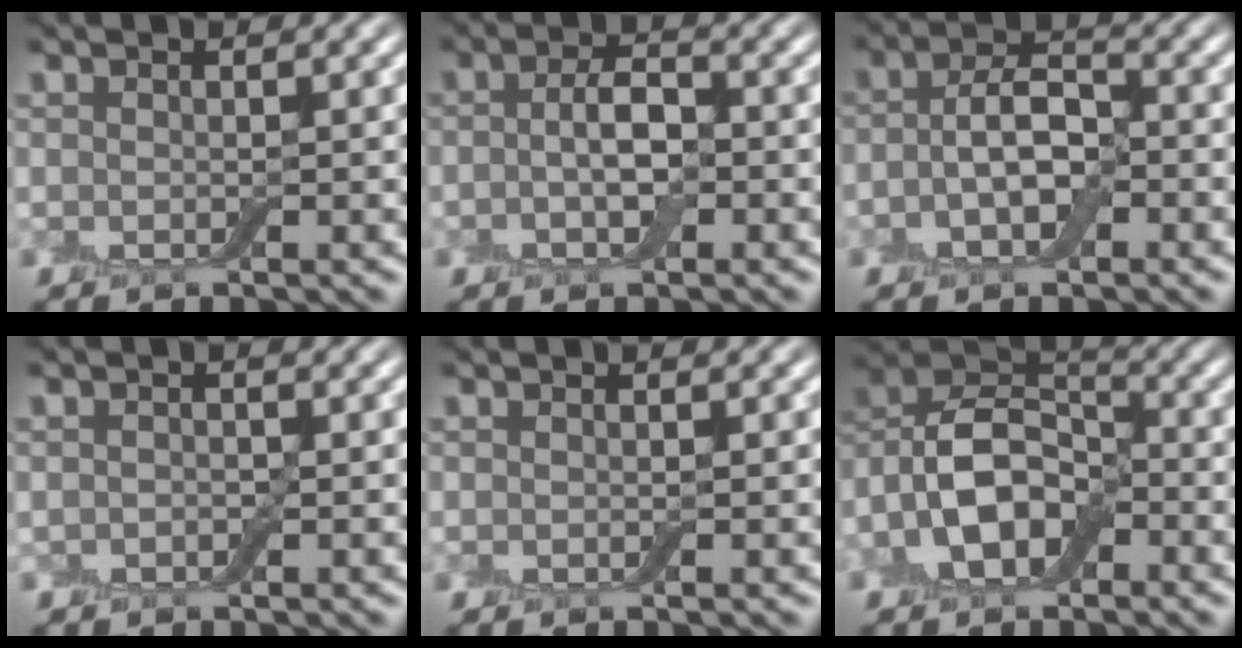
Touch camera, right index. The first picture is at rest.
{"total": 2.8, "force": [-0.5, 1.4, 2.4], "torque": [-0.047, 0.002, -0.013]}
{"total": 4.4, "force": [-0.7, 2.4, 3.6], "torque": [-0.066, 0.005, -0.016]}
{"total": 0.7, "force": [-0.3, 0.6, 0.3], "torque": [-0.004, -0.003, -0.007]}
{"total": 0.0}
{"total": 8.0, "force": [-2.7, 5.1, 5.5], "torque": [-0.098, 0.013, -0.064]}